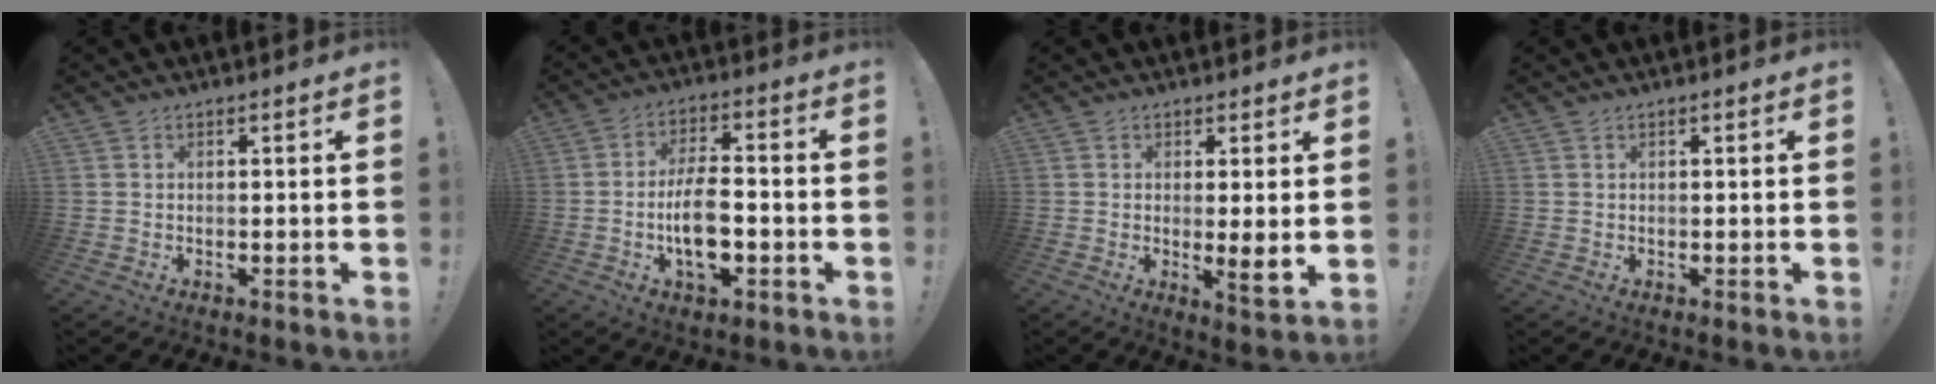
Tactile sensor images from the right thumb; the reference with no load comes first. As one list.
[{"total": 11.0, "force": [-2.8, 5.1, 9.3], "torque": [-0.176, 0.007, -0.050]}, {"total": 5.2, "force": [0.4, 0.1, 5.2], "torque": [-0.059, -0.022, 0.006]}, {"total": 0.0}]